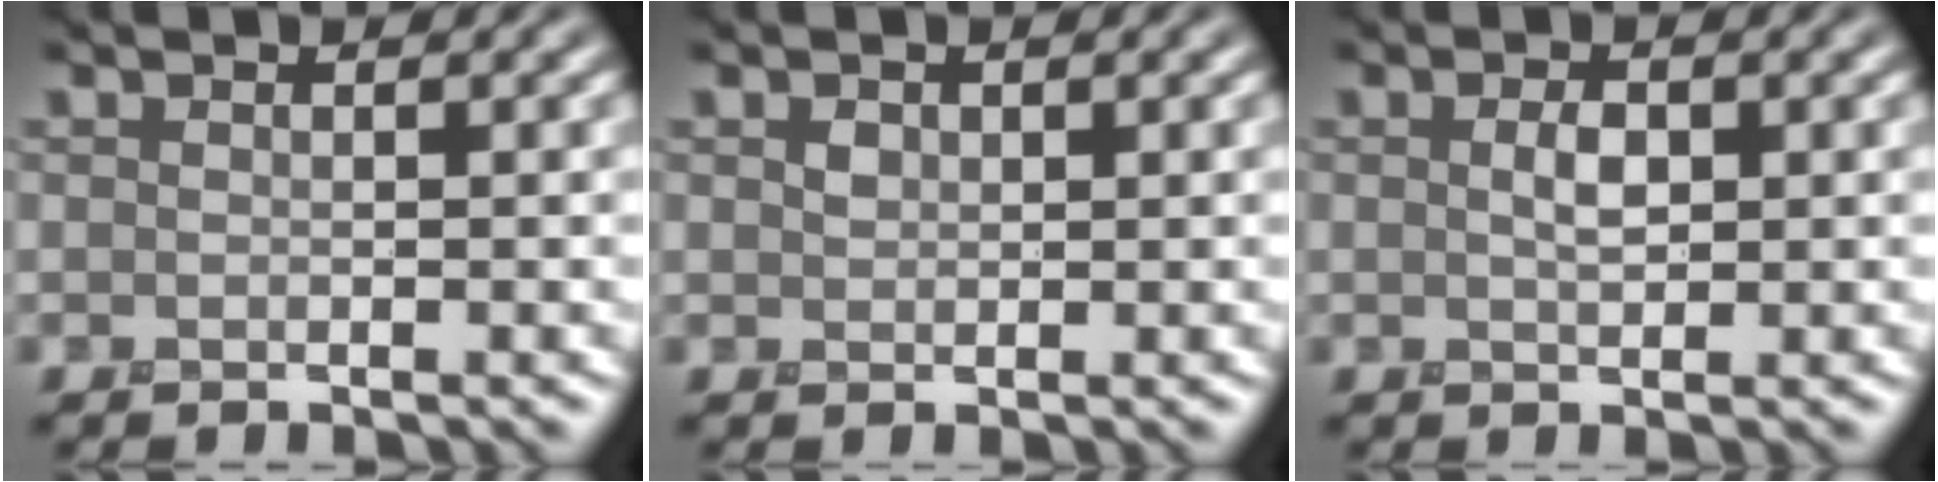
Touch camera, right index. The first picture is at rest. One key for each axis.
{"total": 0.7, "fx": 0.3, "fy": 0.6, "fz": 0.3, "tx": -0.008, "ty": 0.000, "tz": 0.006}
{"total": 1.3, "fx": 0.2, "fy": 0.7, "fz": 1.1, "tx": -0.027, "ty": -0.001, "tz": 0.003}